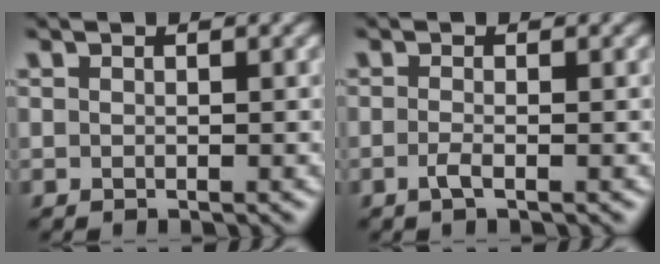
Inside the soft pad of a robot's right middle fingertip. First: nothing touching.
{"total": 1.3, "force": [-0.6, 0.3, 1.2], "torque": [-0.026, -0.001, -0.015]}